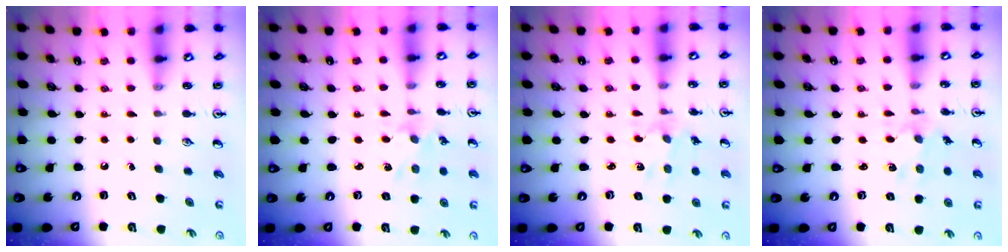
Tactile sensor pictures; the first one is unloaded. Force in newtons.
{"total": 1.6, "press": 1.6, "slide": 0.1}
{"total": 2.0, "press": 1.9, "slide": 0.4}
{"total": 2.6, "press": 2.5, "slide": 0.4}